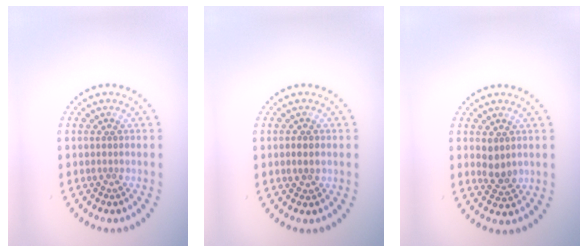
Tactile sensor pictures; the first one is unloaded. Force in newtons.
{"total": 1.0, "press": 0.9, "slide": 0.3}
{"total": 2.0, "press": 1.9, "slide": 0.7}